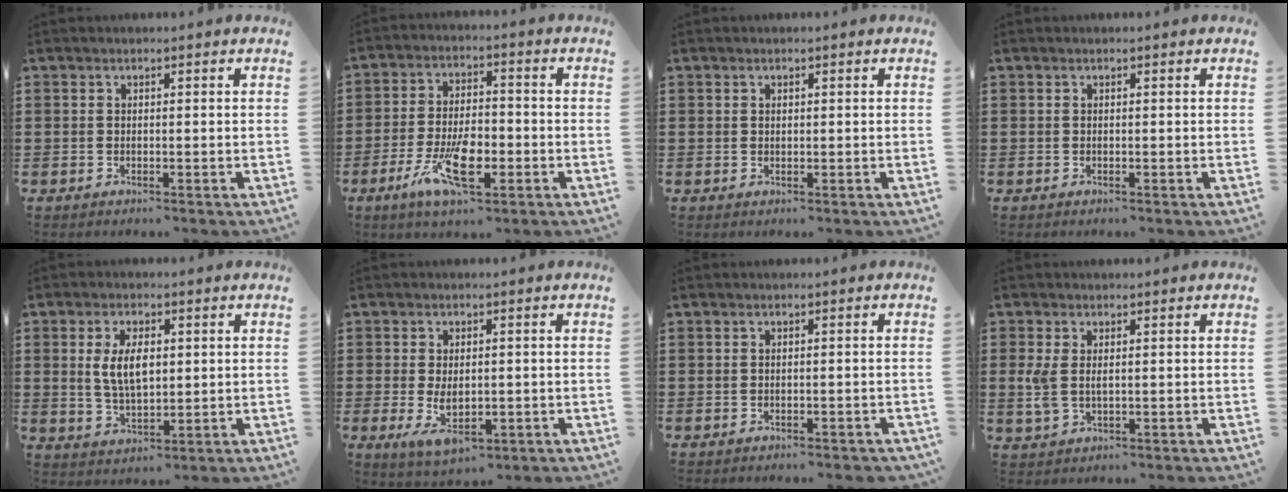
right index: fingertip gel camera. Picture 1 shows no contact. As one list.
[{"total": 9.5, "force": [-3.7, 4.0, 7.7], "torque": [-0.162, -0.005, -0.066]}, {"total": 0.5, "force": [0.3, 0.4, 0.2], "torque": [-0.005, 0.002, 0.005]}, {"total": 0.0}, {"total": 6.2, "force": [1.0, 3.0, 5.3], "torque": [-0.101, 0.007, 0.014]}, {"total": 4.7, "force": [-0.7, 2.6, 3.9], "torque": [-0.082, -0.006, -0.019]}, {"total": 0.6, "force": [-0.4, 0.2, 0.3], "torque": [-0.009, -0.003, -0.008]}, {"total": 3.1, "force": [0.5, 1.5, 2.7], "torque": [-0.070, 0.001, 0.003]}]